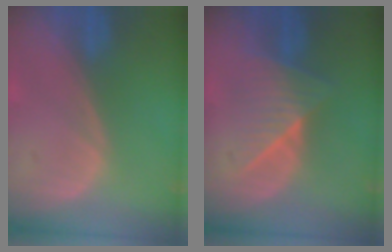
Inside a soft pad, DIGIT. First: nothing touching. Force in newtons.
{"total": 6.5, "press": 6.3, "slide": 1.5}